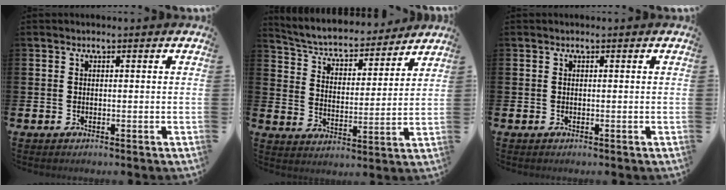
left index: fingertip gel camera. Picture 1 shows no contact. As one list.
[{"total": 5.3, "force": [4.8, 1.7, 1.2], "torque": [-0.058, -0.043, 0.078]}, {"total": 0.0}]